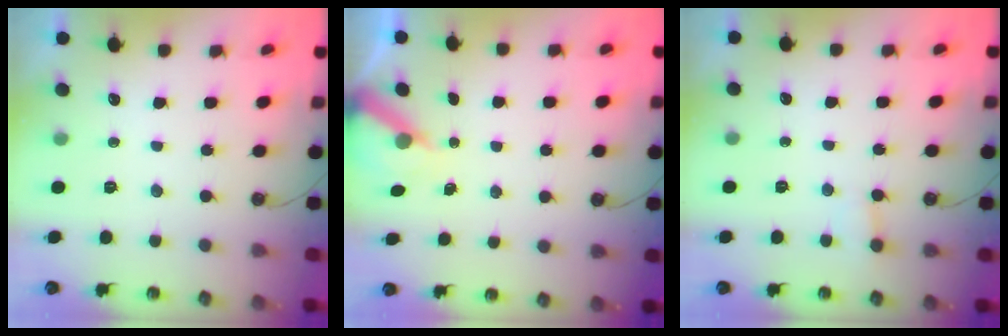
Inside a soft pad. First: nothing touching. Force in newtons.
{"total": 6.6, "press": 6.6, "slide": 0.4}
{"total": 2.7, "press": 2.7, "slide": 0.2}